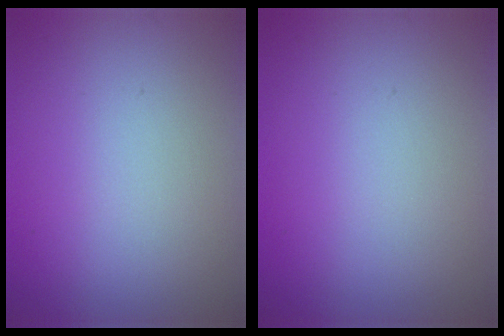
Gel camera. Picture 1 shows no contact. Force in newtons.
{"total": 0.0}